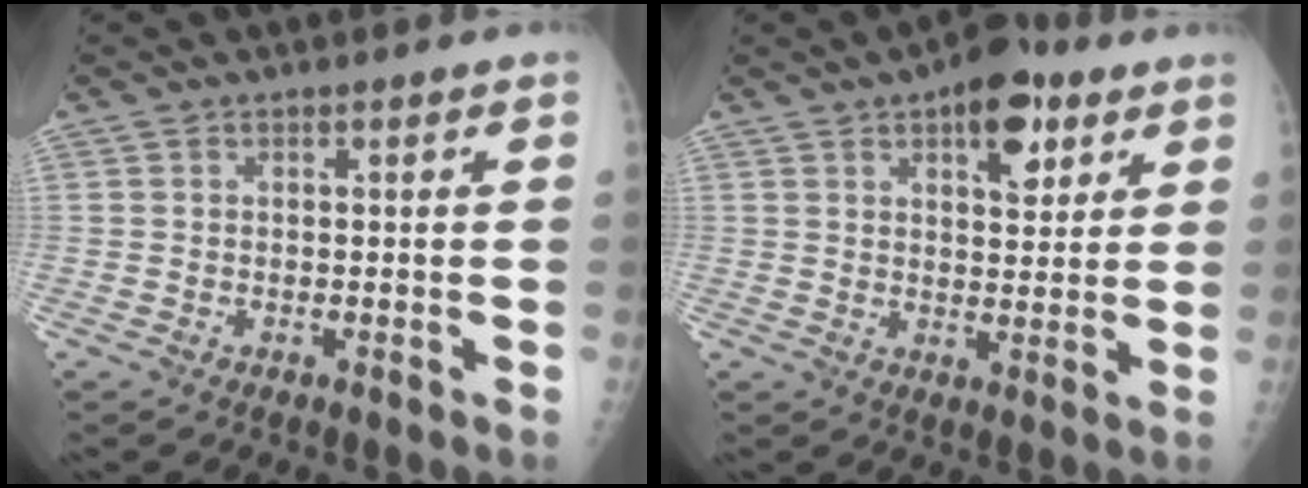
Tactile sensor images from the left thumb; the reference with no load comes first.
{"total": 9.9, "force": [5.2, 4.8, 6.9], "torque": [-0.071, -0.019, 0.070]}